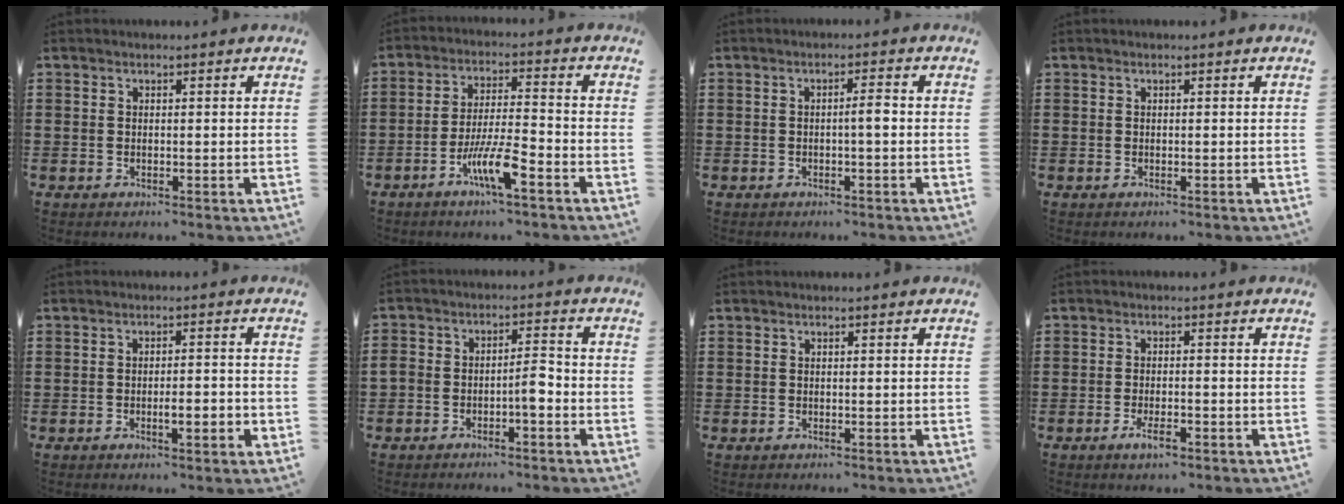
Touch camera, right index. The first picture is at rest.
{"total": 7.9, "force": [-4.2, 1.1, 6.6], "torque": [-0.132, -0.004, -0.079]}
{"total": 2.3, "force": [-0.3, 0.2, 2.2], "torque": [-0.042, 0.001, -0.007]}
{"total": 0.0}
{"total": 3.5, "force": [-1.2, 0.8, 3.2], "torque": [-0.053, 0.002, -0.021]}
{"total": 4.2, "force": [-2.1, 2.0, 3.1], "torque": [-0.059, 0.014, -0.041]}
{"total": 0.0}
{"total": 3.0, "force": [-1.6, 1.0, 2.4], "torque": [-0.046, -0.001, -0.030]}